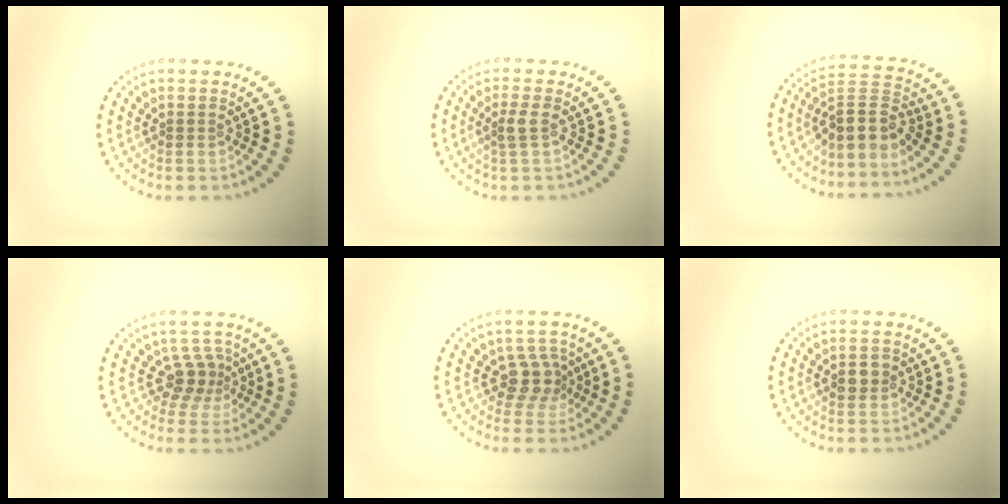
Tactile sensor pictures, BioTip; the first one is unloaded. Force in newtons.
{"total": 1.4, "press": 1.1, "slide": 0.8}
{"total": 3.8, "press": 3.2, "slide": 2.1}
{"total": 2.4, "press": 1.7, "slide": 1.7}
{"total": 2.6, "press": 2.1, "slide": 1.6}
{"total": 1.6, "press": 1.6, "slide": 0.1}